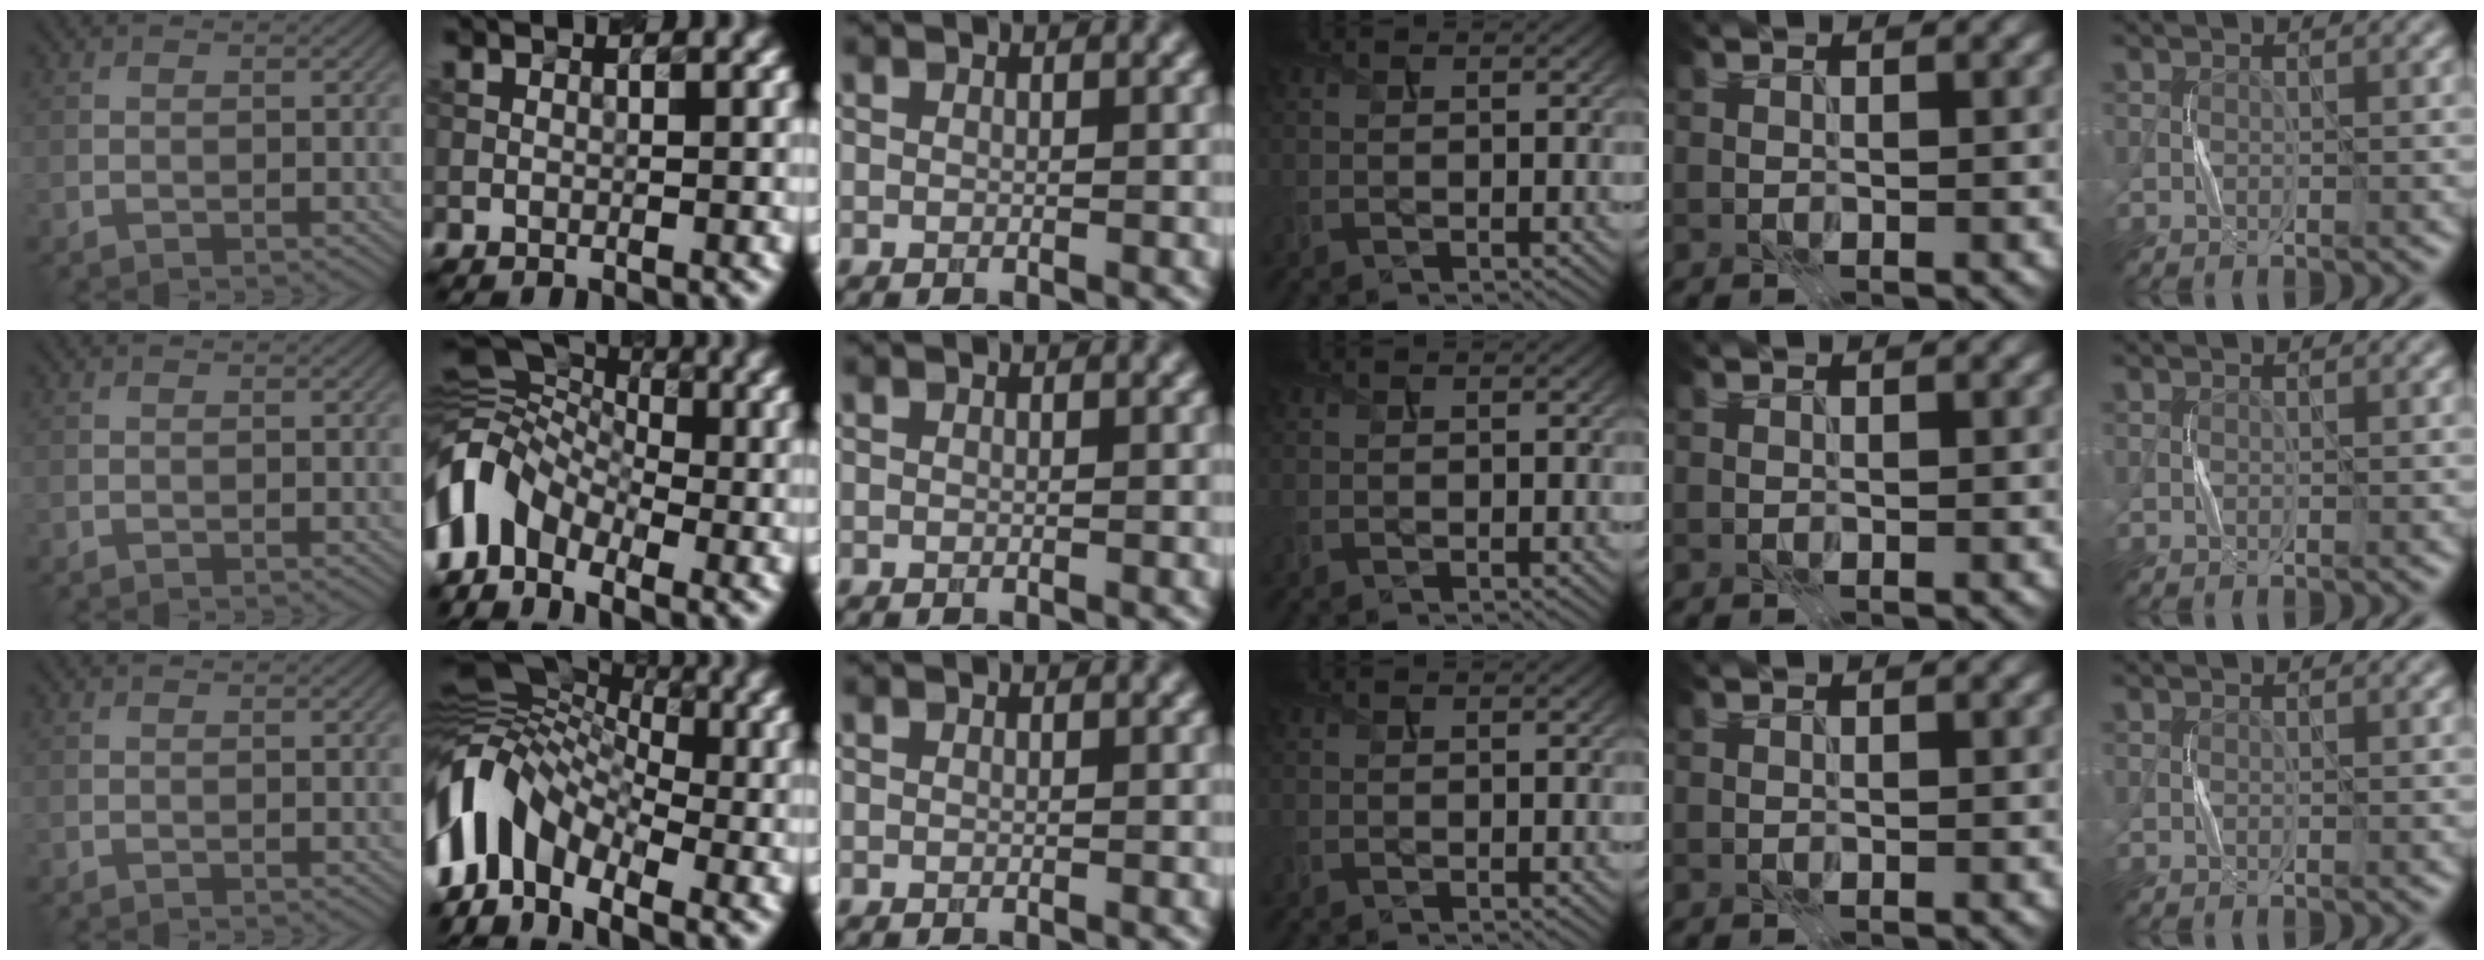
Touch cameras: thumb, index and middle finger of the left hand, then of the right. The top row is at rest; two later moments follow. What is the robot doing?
{"motion": "press", "object": "sticky note"}